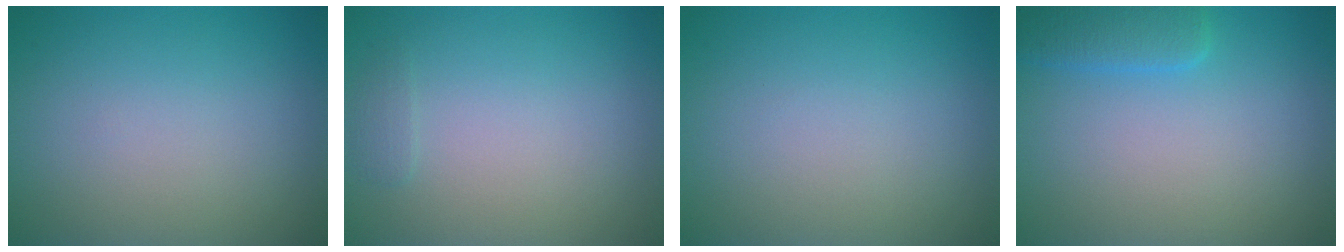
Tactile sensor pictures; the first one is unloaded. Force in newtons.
{"total": 0.7, "press": 0.7, "slide": 0.1}
{"total": 0.0}
{"total": 2.5, "press": 2.5, "slide": 0.3}